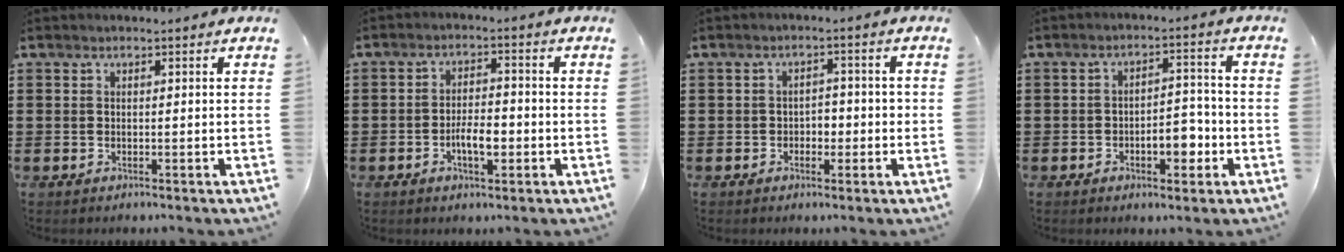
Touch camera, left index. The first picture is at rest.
{"total": 4.6, "force": [-1.3, 1.9, 4.0], "torque": [-0.069, 0.009, -0.024]}
{"total": 2.4, "force": [-1.0, 1.8, 1.3], "torque": [-0.030, 0.006, -0.025]}
{"total": 5.8, "force": [-2.2, 2.7, 4.5], "torque": [-0.068, 0.008, -0.043]}